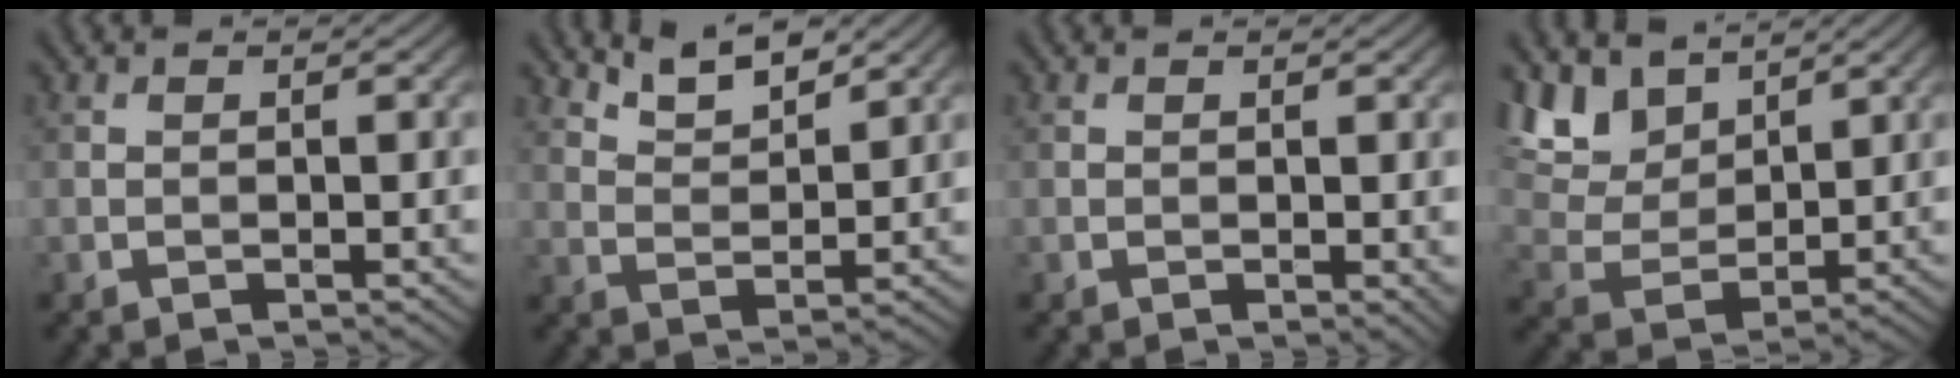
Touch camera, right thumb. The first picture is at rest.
{"total": 4.8, "force": [4.0, 1.4, 2.3], "torque": [-0.056, -0.004, 0.084]}
{"total": 0.7, "force": [0.1, 0.4, 0.6], "torque": [-0.003, -0.003, 0.002]}
{"total": 9.0, "force": [6.0, 4.7, 4.9], "torque": [-0.135, 0.014, 0.106]}